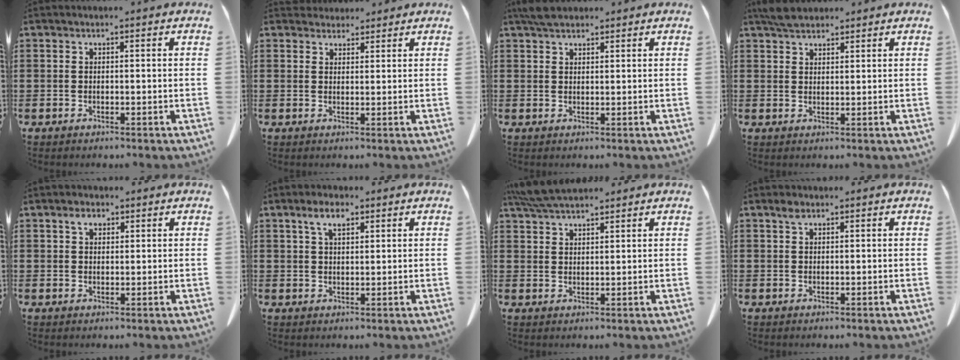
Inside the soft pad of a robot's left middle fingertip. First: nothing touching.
{"total": 2.5, "force": [2.3, 1.0, 0.1], "torque": [-0.001, -0.004, 0.044]}
{"total": 2.9, "force": [2.5, 1.0, 1.1], "torque": [-0.027, 0.004, 0.050]}
{"total": 3.1, "force": [2.7, 1.0, 0.9], "torque": [-0.025, 0.002, 0.054]}
{"total": 2.4, "force": [1.5, 1.3, 1.4], "torque": [-0.024, 0.000, 0.027]}
{"total": 4.1, "force": [2.6, 1.6, 2.8], "torque": [-0.054, 0.003, 0.044]}
{"total": 5.2, "force": [4.6, 0.9, 2.1], "torque": [-0.053, -0.009, 0.090]}
{"total": 1.5, "force": [0.9, 0.8, 0.8], "torque": [-0.021, 0.002, 0.019]}